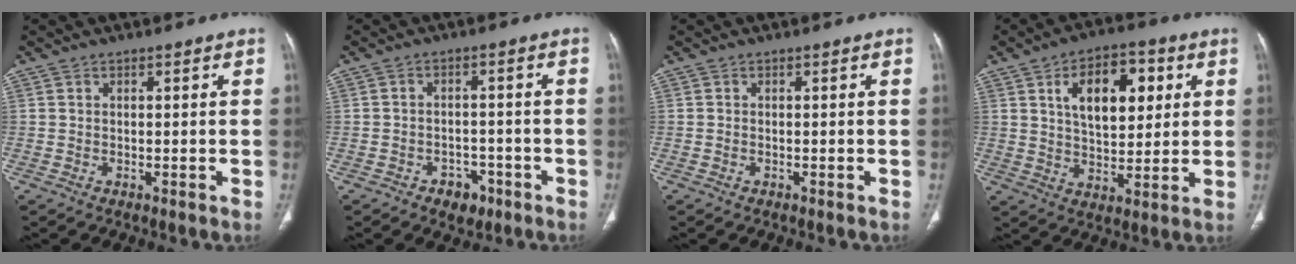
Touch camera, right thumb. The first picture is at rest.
{"total": 4.7, "force": [-2.8, 3.3, 1.9], "torque": [-0.006, 0.022, -0.034]}
{"total": 0.0}
{"total": 13.8, "force": [4.5, 7.6, 10.6], "torque": [-0.129, -0.007, 0.075]}